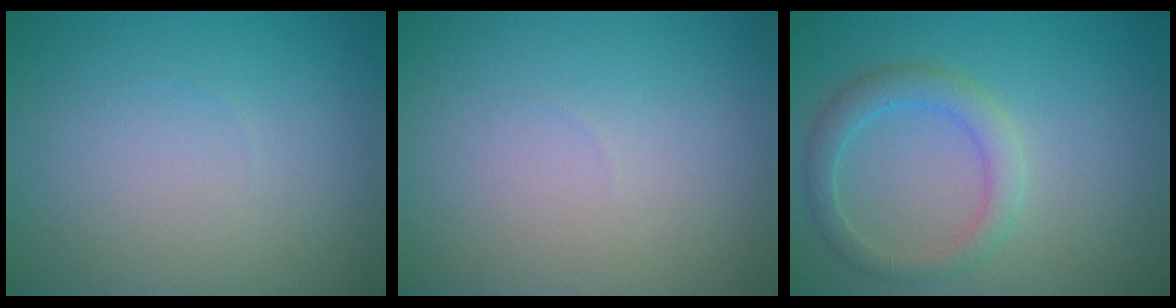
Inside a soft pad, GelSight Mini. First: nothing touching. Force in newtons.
{"total": 0.0}
{"total": 2.9, "press": 2.9, "slide": 0.1}